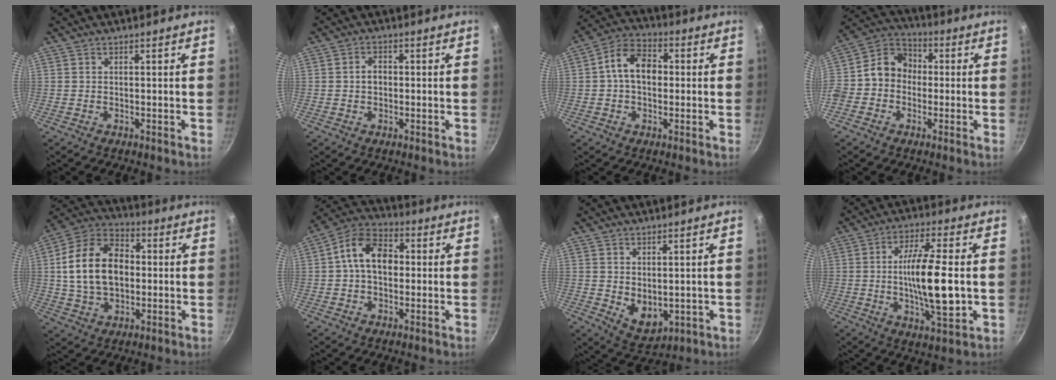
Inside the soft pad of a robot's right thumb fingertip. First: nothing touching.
{"total": 3.4, "force": [0.0, 2.6, 2.3], "torque": [-0.023, 0.013, -0.003]}
{"total": 9.6, "force": [0.6, 6.8, 6.8], "torque": [-0.086, 0.026, -0.006]}
{"total": 11.0, "force": [-0.8, 9.5, 5.6], "torque": [-0.059, 0.037, -0.043]}
{"total": 17.1, "force": [0.9, 11.8, 12.3], "torque": [-0.191, 0.025, 0.006]}
{"total": 11.1, "force": [1.0, 7.7, 7.9], "torque": [-0.103, 0.029, -0.003]}
{"total": 6.4, "force": [0.6, 4.4, 4.7], "torque": [-0.054, -0.019, 0.029]}
{"total": 14.7, "force": [-0.6, 4.0, 14.2], "torque": [-0.245, 0.004, -0.012]}